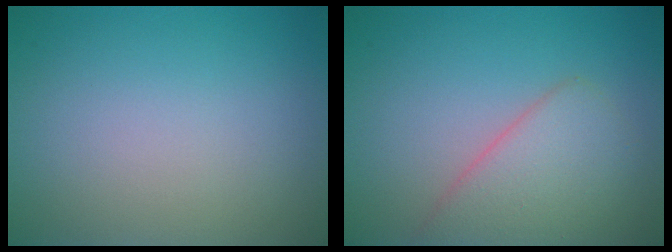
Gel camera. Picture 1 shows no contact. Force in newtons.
{"total": 4.2, "press": 4.2, "slide": 0.1}